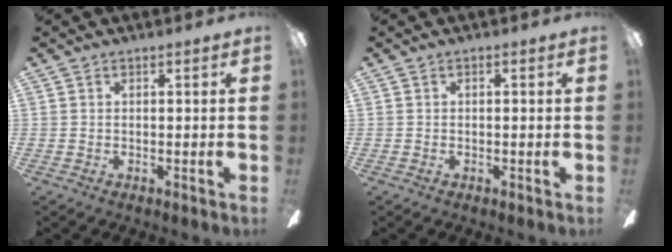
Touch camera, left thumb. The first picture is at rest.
{"total": 0.0}